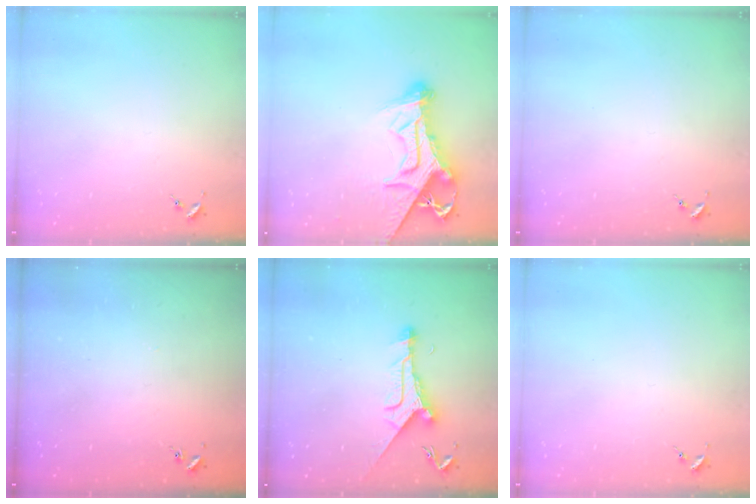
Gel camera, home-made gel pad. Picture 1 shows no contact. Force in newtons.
{"total": 15.9, "press": 15.8, "slide": 1.8}
{"total": 0.0}
{"total": 0.9, "press": 0.8, "slide": 0.2}
{"total": 9.5, "press": 9.5, "slide": 0.3}
{"total": 0.0}